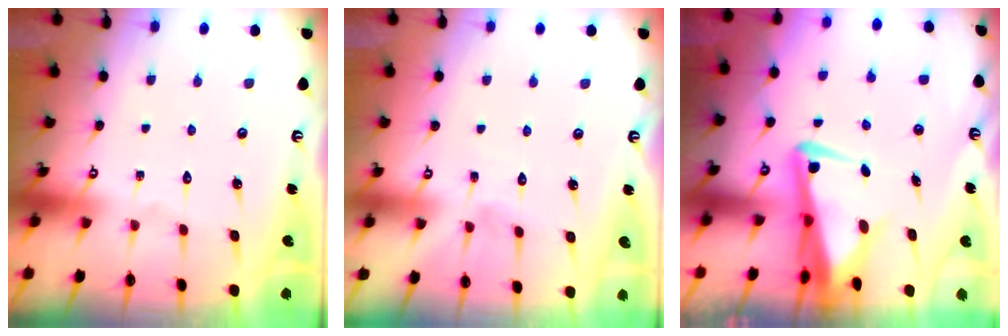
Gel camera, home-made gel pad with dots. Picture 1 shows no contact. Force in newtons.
{"total": 2.7, "press": 2.7, "slide": 0.2}
{"total": 5.2, "press": 5.0, "slide": 1.3}